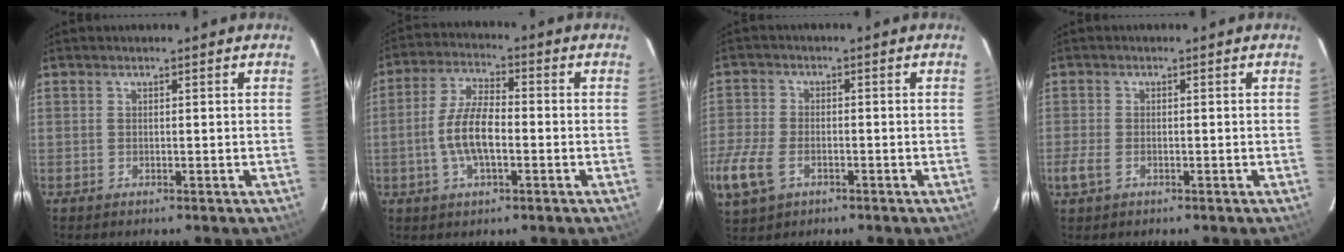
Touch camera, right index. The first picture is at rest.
{"total": 8.7, "force": [-2.1, 3.3, 7.8], "torque": [-0.159, 0.005, -0.039]}
{"total": 13.2, "force": [-5.7, 8.5, 8.3], "torque": [-0.225, -0.022, -0.105]}
{"total": 3.4, "force": [-1.6, 1.9, 2.3], "torque": [-0.055, -0.006, -0.032]}